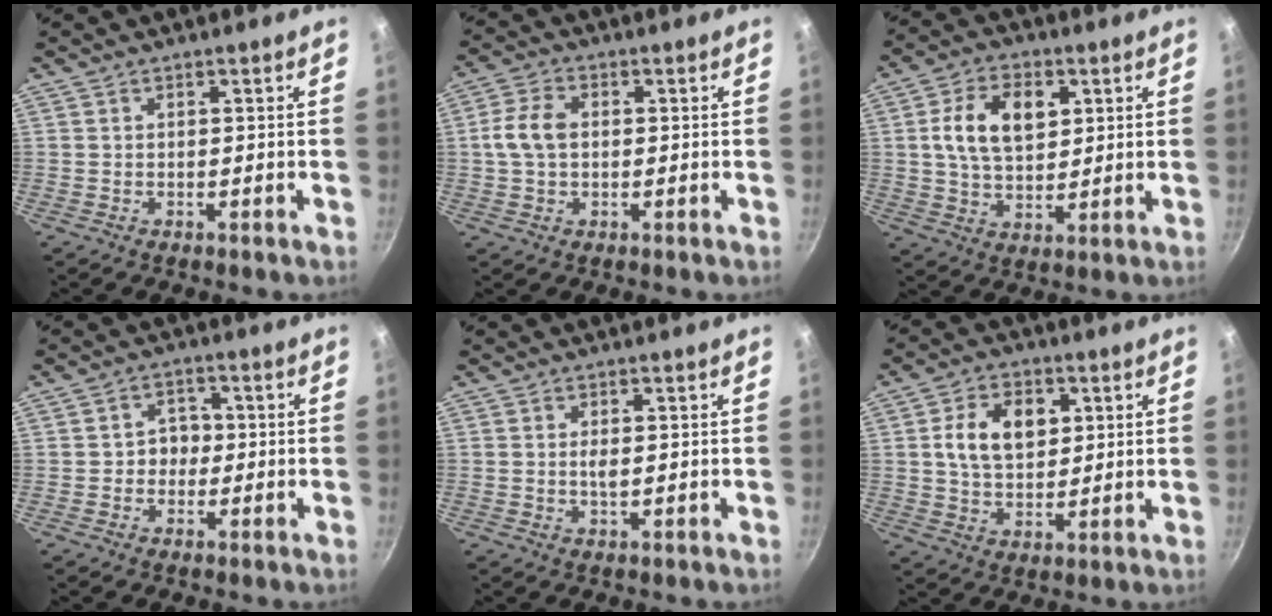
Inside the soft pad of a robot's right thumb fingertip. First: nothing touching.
{"total": 6.5, "force": [0.3, 4.5, 4.8], "torque": [-0.091, 0.017, 0.000]}
{"total": 11.7, "force": [2.9, 7.5, 8.5], "torque": [-0.134, 0.000, 0.047]}
{"total": 4.1, "force": [-0.5, 3.6, 2.0], "torque": [0.004, 0.010, -0.010]}
{"total": 1.7, "force": [0.1, 0.7, 1.5], "torque": [-0.028, -0.001, 0.001]}
{"total": 10.5, "force": [2.5, 7.2, 7.2], "torque": [-0.103, -0.002, 0.040]}